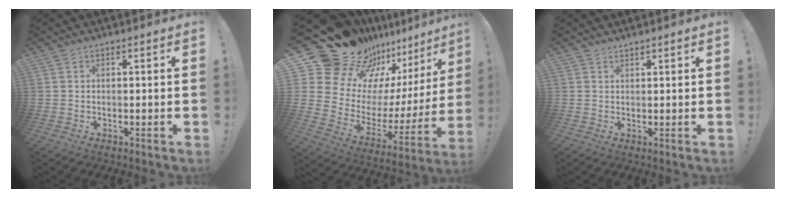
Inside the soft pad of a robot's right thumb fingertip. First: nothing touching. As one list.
[{"total": 19.5, "force": [14.1, 10.6, 8.4], "torque": [-0.116, -0.124, 0.283]}, {"total": 1.2, "force": [1.2, 0.2, 0.0], "torque": [0.009, -0.005, 0.022]}]